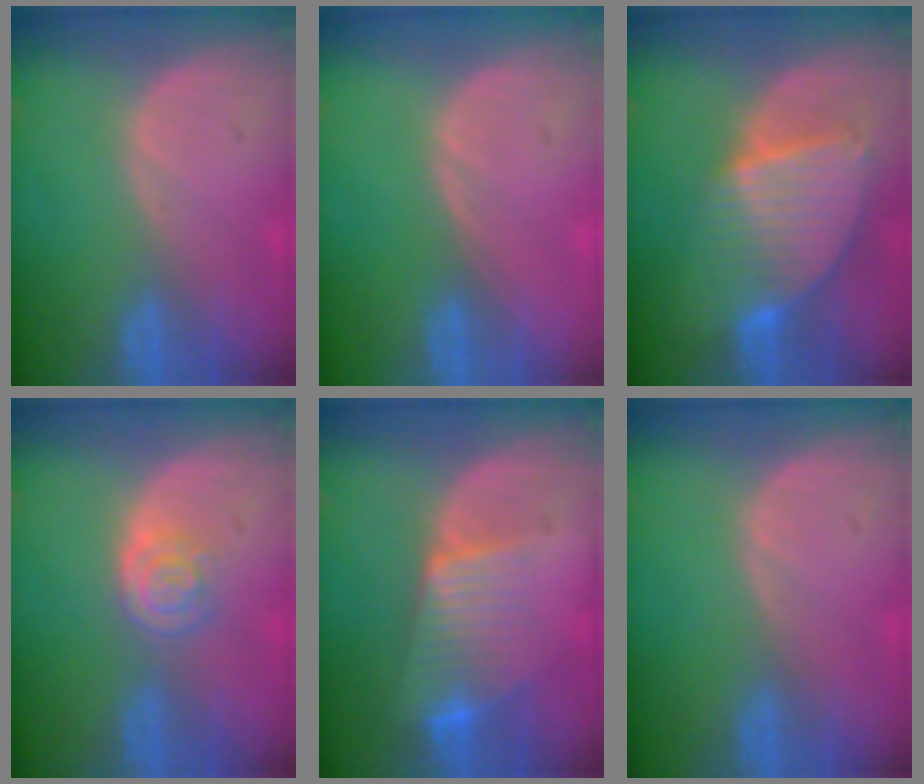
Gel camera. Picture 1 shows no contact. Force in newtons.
{"total": 0.0}
{"total": 8.5, "press": 7.5, "slide": 4.0}
{"total": 3.7, "press": 3.6, "slide": 0.8}
{"total": 7.5, "press": 6.5, "slide": 3.7}
{"total": 0.0}